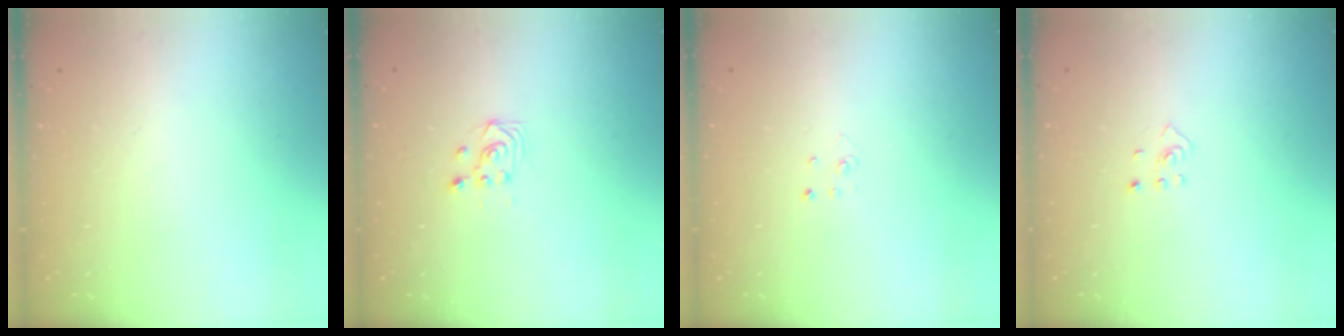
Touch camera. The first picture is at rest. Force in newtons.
{"total": 3.8, "press": 3.8, "slide": 0.3}
{"total": 1.9, "press": 1.9, "slide": 0.2}
{"total": 2.0, "press": 1.9, "slide": 0.8}